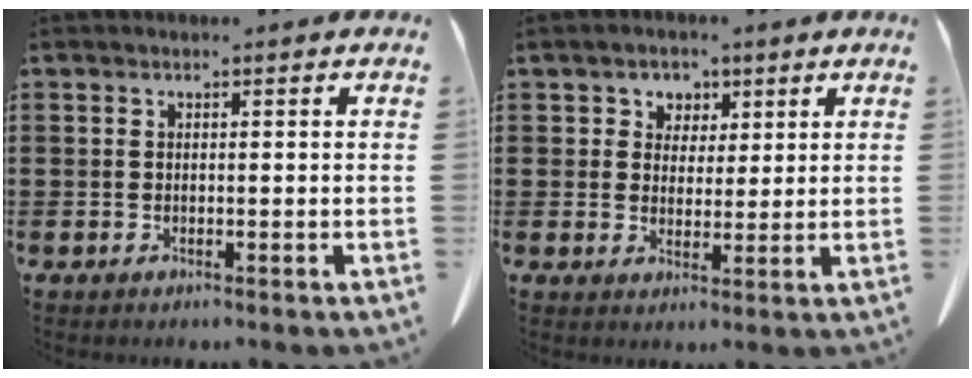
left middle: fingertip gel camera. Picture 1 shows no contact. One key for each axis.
{"total": 3.5, "fx": 1.9, "fy": 2.9, "fz": 0.2, "tx": -0.014, "ty": 0.009, "tz": 0.031}